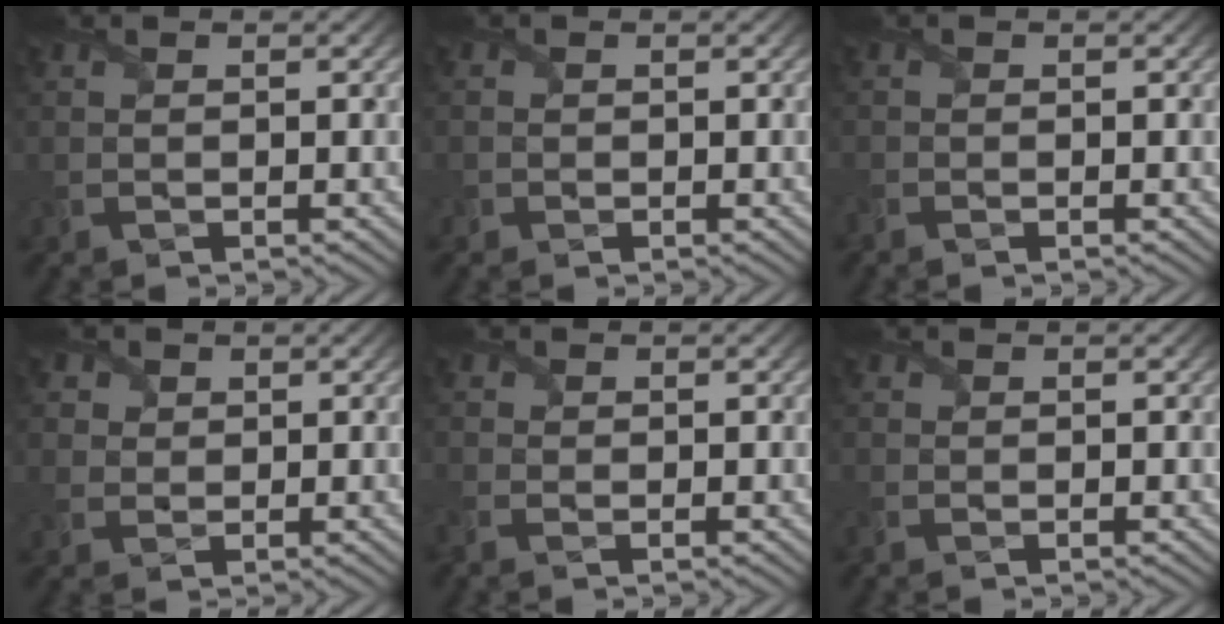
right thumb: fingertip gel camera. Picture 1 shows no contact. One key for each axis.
{"total": 1.2, "fx": -0.3, "fy": 1.1, "fz": 0.0, "tx": 0.003, "ty": -0.006, "tz": -0.009}
{"total": 0.8, "fx": -0.7, "fy": 0.3, "fz": 0.2, "tx": -0.008, "ty": -0.004, "tz": -0.018}
{"total": 3.8, "fx": 1.8, "fy": 3.1, "fz": 1.1, "tx": -0.057, "ty": -0.008, "tz": 0.038}
{"total": 2.2, "fx": -1.0, "fy": 1.6, "fz": 1.1, "tx": -0.035, "ty": -0.010, "tz": -0.028}
{"total": 0.9, "fx": -0.5, "fy": 0.6, "fz": 0.5, "tx": -0.014, "ty": -0.006, "tz": -0.009}